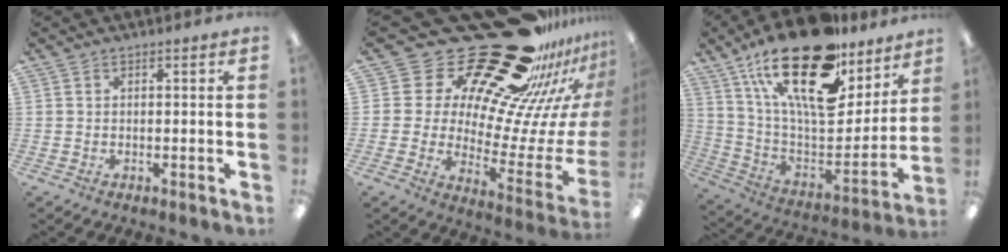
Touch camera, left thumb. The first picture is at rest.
{"total": 32.7, "force": [24.1, 13.5, 17.6], "torque": [-0.225, -0.202, 0.447]}
{"total": 27.9, "force": [17.7, 11.0, 18.6], "torque": [-0.319, -0.109, 0.306]}